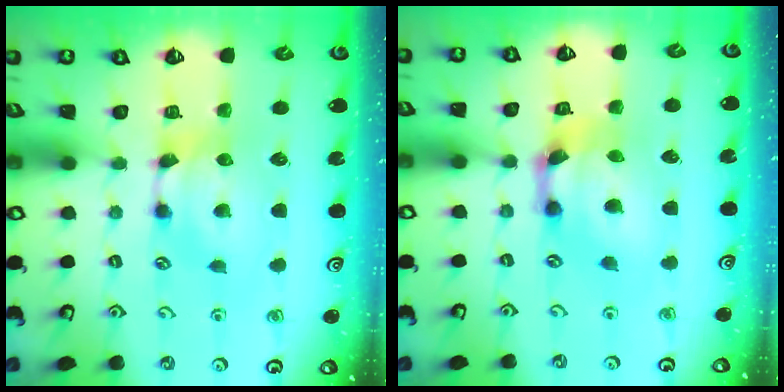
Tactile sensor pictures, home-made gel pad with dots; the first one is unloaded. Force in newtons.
{"total": 3.2, "press": 2.6, "slide": 1.8}